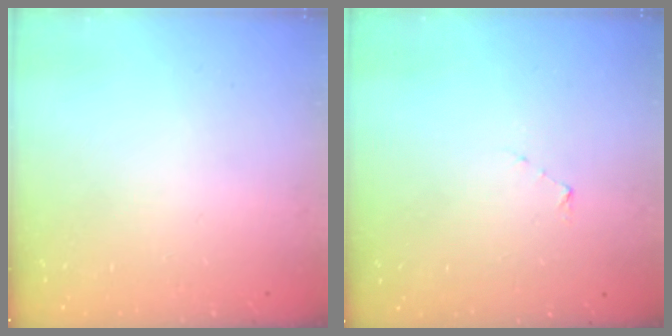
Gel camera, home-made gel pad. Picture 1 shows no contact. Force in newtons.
{"total": 3.5, "press": 3.4, "slide": 0.3}